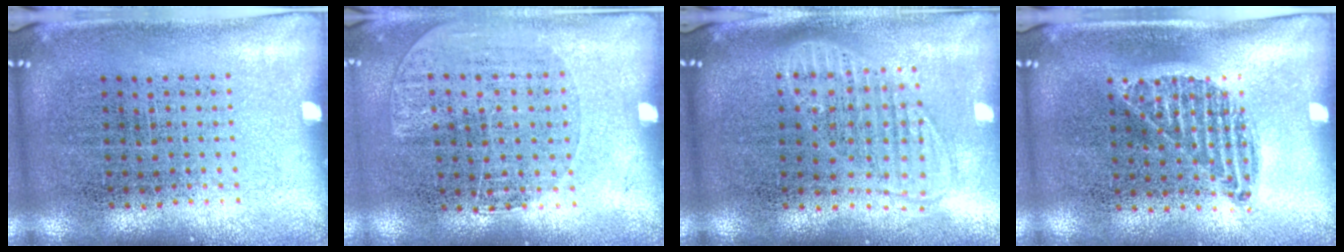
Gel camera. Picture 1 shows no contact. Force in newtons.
{"total": 1.1, "press": 1.0, "slide": 0.5}
{"total": 1.8, "press": 1.4, "slide": 1.0}
{"total": 0.9, "press": 0.8, "slide": 0.4}